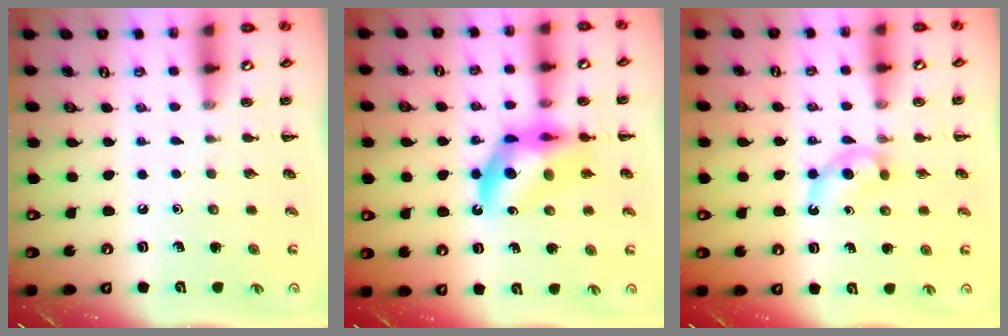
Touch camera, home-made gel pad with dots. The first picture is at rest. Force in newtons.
{"total": 10.1, "press": 9.5, "slide": 3.3}
{"total": 4.7, "press": 4.4, "slide": 1.8}